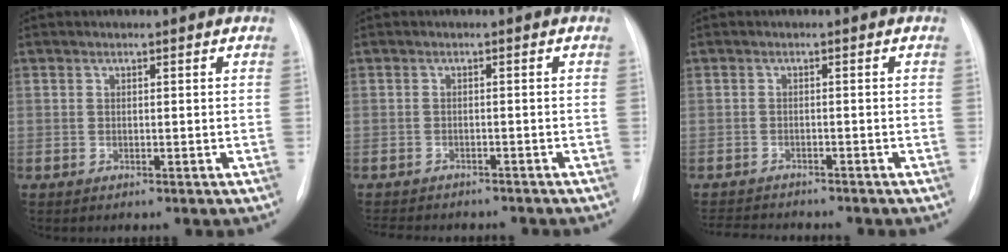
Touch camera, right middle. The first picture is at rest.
{"total": 9.8, "force": [-8.6, 3.2, 3.4], "torque": [-0.062, -0.001, -0.108]}
{"total": 6.6, "force": [-6.2, 1.2, 1.8], "torque": [-0.025, -0.006, -0.093]}